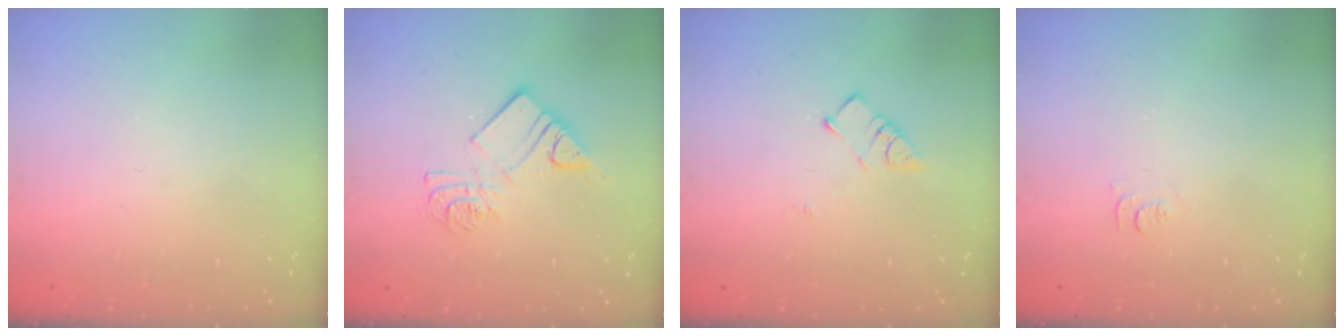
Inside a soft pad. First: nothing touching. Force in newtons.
{"total": 11.2, "press": 11.2, "slide": 0.9}
{"total": 3.5, "press": 3.5, "slide": 0.4}
{"total": 4.2, "press": 4.1, "slide": 0.5}